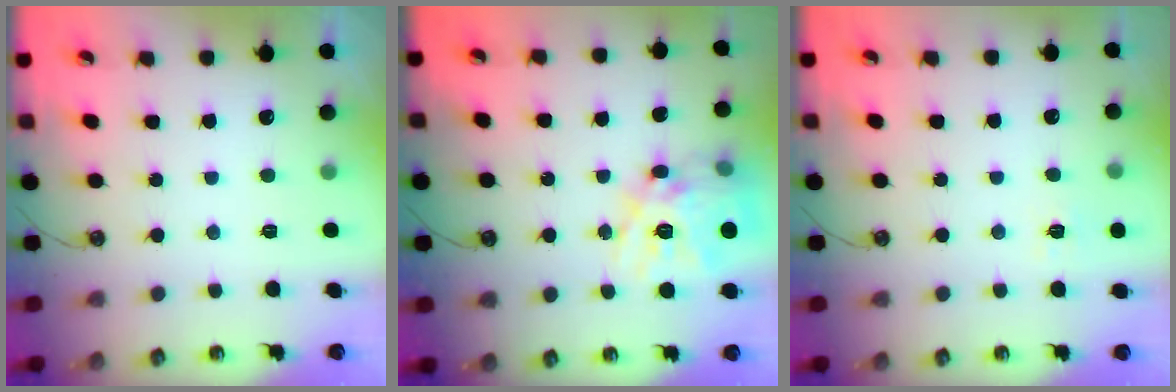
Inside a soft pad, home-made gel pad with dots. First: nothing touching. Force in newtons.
{"total": 18.2, "press": 18.1, "slide": 1.6}
{"total": 6.1, "press": 6.1, "slide": 0.3}